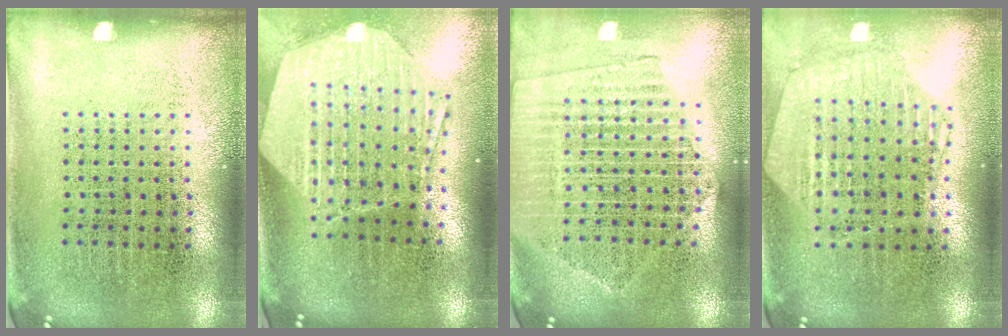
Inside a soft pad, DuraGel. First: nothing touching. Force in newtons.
{"total": 2.9, "press": 2.3, "slide": 1.8}
{"total": 2.1, "press": 1.9, "slide": 0.9}
{"total": 1.1, "press": 1.1, "slide": 0.2}